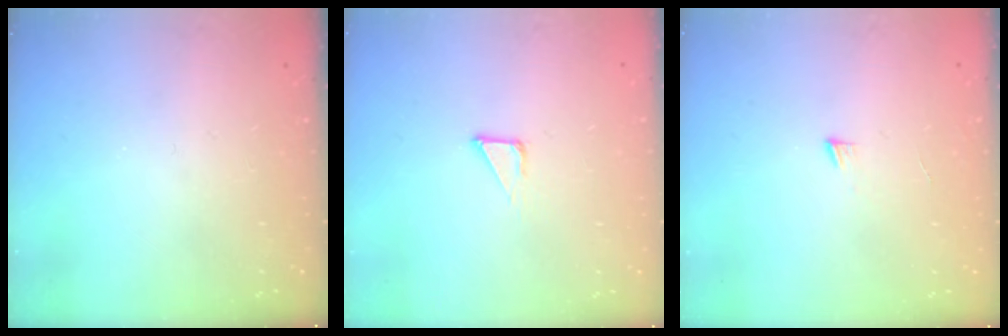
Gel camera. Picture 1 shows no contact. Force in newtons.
{"total": 3.1, "press": 3.1, "slide": 0.2}
{"total": 3.1, "press": 3.1, "slide": 0.4}